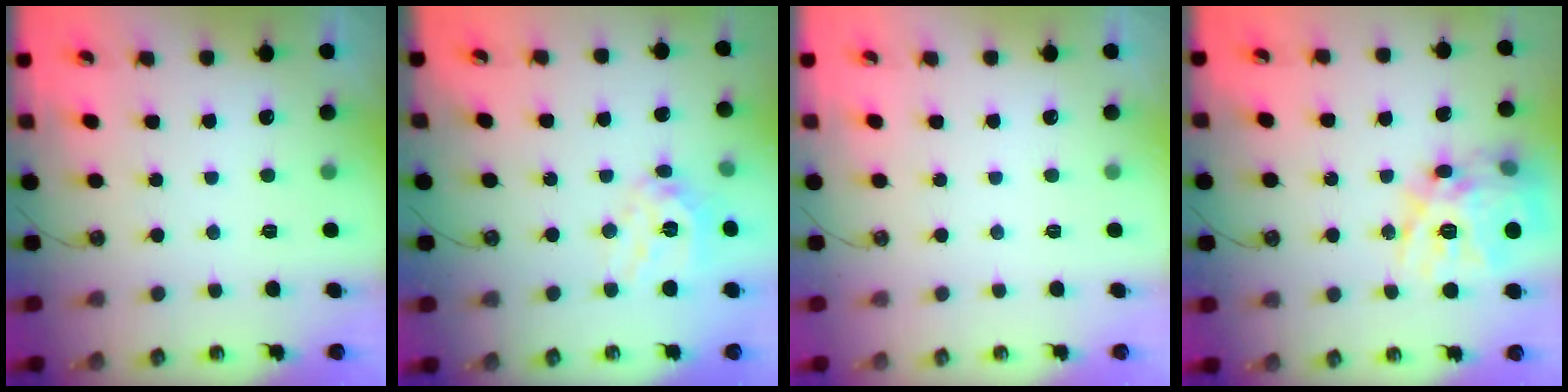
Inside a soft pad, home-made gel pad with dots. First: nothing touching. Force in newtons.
{"total": 13.1, "press": 13.0, "slide": 2.0}
{"total": 0.0}
{"total": 22.6, "press": 22.3, "slide": 3.2}